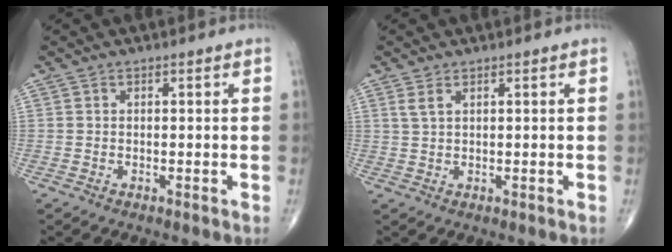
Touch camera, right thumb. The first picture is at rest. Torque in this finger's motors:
{"motor_torque": [-0.32, -0.32, 0.25, 0.23, 0.07]}